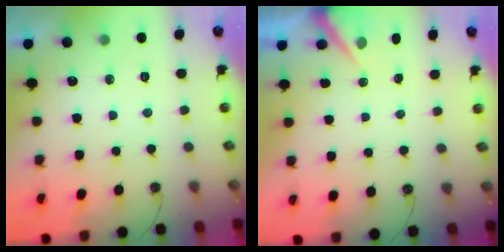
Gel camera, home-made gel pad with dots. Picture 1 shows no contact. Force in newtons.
{"total": 3.5, "press": 3.5, "slide": 0.2}